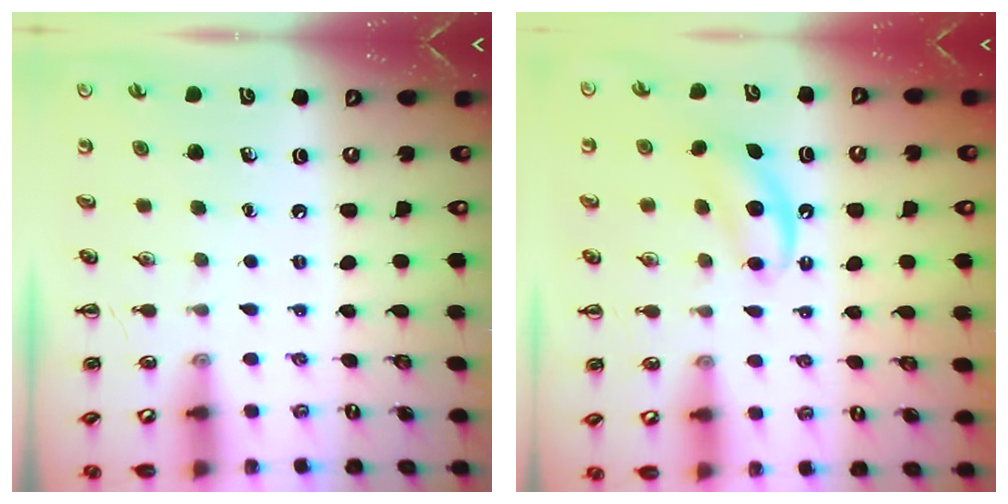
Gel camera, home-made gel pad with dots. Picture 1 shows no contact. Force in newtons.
{"total": 6.0, "press": 5.8, "slide": 1.4}